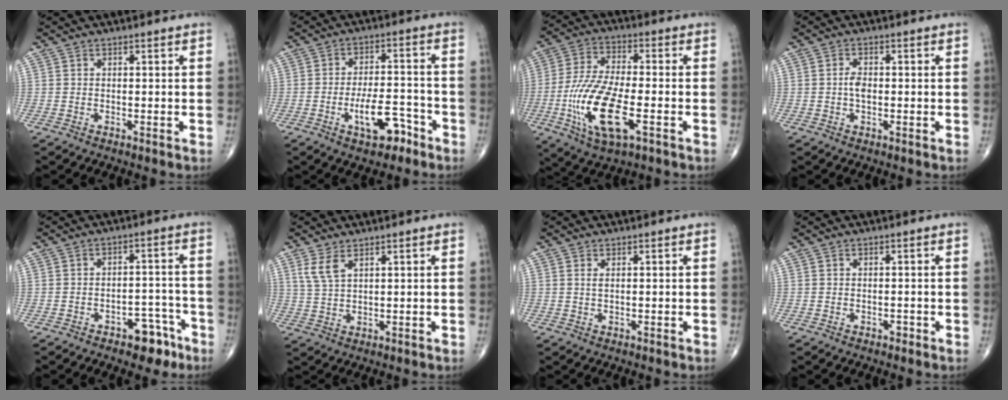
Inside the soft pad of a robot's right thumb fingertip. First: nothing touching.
{"total": 8.8, "force": [-4.5, 3.9, 6.5], "torque": [-0.096, 0.034, -0.070]}
{"total": 16.1, "force": [-4.8, 6.0, 14.1], "torque": [-0.298, 0.007, -0.083]}
{"total": 2.6, "force": [-0.2, 1.5, 2.1], "torque": [-0.040, 0.004, -0.008]}
{"total": 6.8, "force": [-4.3, 3.7, 3.8], "torque": [-0.024, 0.044, -0.056]}
{"total": 4.2, "force": [2.4, 1.7, 3.0], "torque": [-0.066, -0.006, 0.057]}
{"total": 1.1, "force": [0.4, 0.4, 0.9], "torque": [-0.022, 0.001, 0.009]}
{"total": 0.6, "force": [-0.4, 0.4, 0.2], "torque": [-0.002, 0.001, -0.009]}